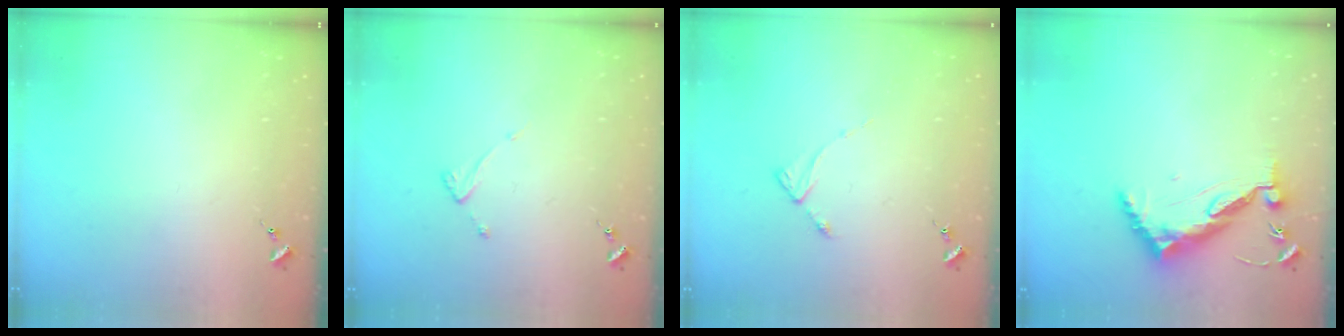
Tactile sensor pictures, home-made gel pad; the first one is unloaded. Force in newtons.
{"total": 3.6, "press": 3.6, "slide": 0.4}
{"total": 2.7, "press": 2.7, "slide": 0.3}
{"total": 10.3, "press": 10.2, "slide": 1.0}